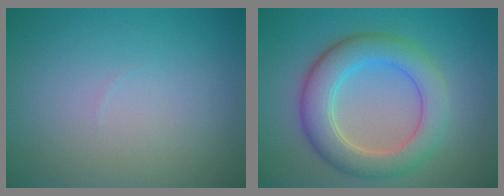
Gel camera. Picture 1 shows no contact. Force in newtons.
{"total": 6.2, "press": 6.2, "slide": 0.2}